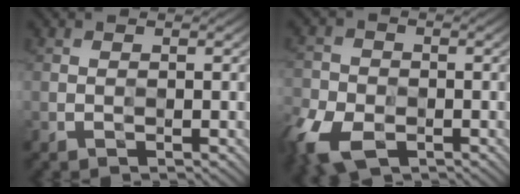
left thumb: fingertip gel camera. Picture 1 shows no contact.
{"total": 7.7, "force": [-4.1, 4.8, 4.4], "torque": [-0.118, -0.026, -0.084]}